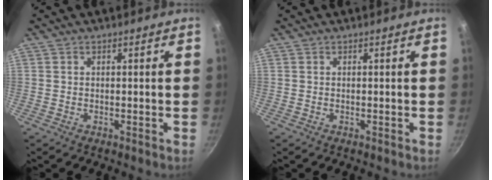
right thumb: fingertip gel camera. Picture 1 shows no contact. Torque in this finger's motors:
{"motor_torque": [-0.01, 0.01, 0.00, 0.00, 0.00]}